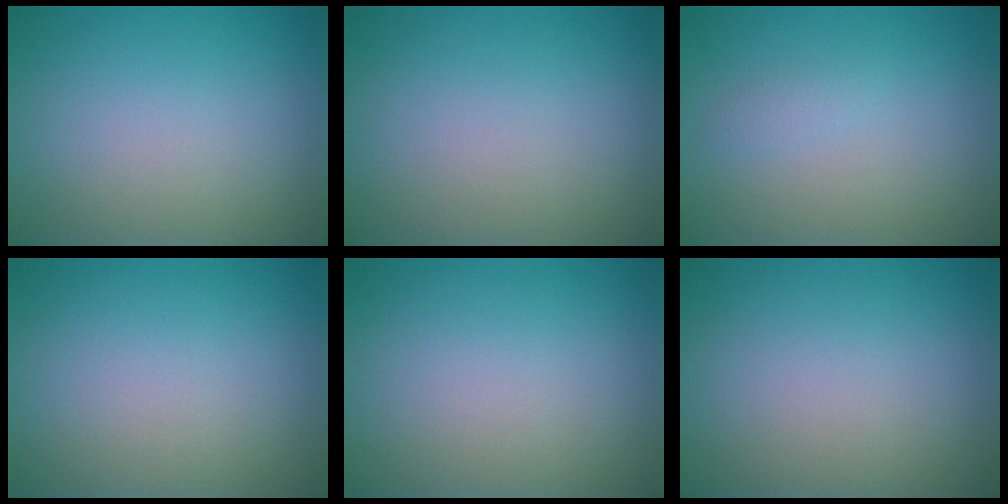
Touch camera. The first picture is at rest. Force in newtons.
{"total": 0.0}
{"total": 0.8, "press": 0.7, "slide": 0.1}
{"total": 0.0}
{"total": 0.0}
{"total": 0.0}